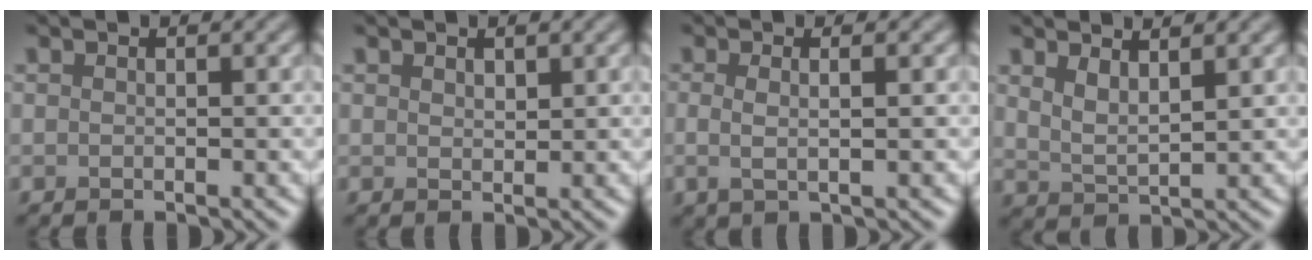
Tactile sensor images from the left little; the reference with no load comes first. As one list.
[{"total": 1.0, "force": [0.7, 0.5, 0.4], "torque": [-0.008, 0.000, 0.014]}, {"total": 2.2, "force": [0.2, 0.7, 2.1], "torque": [-0.035, 0.002, 0.002]}, {"total": 2.6, "force": [1.9, 0.7, 1.7], "torque": [-0.035, -0.006, 0.038]}]